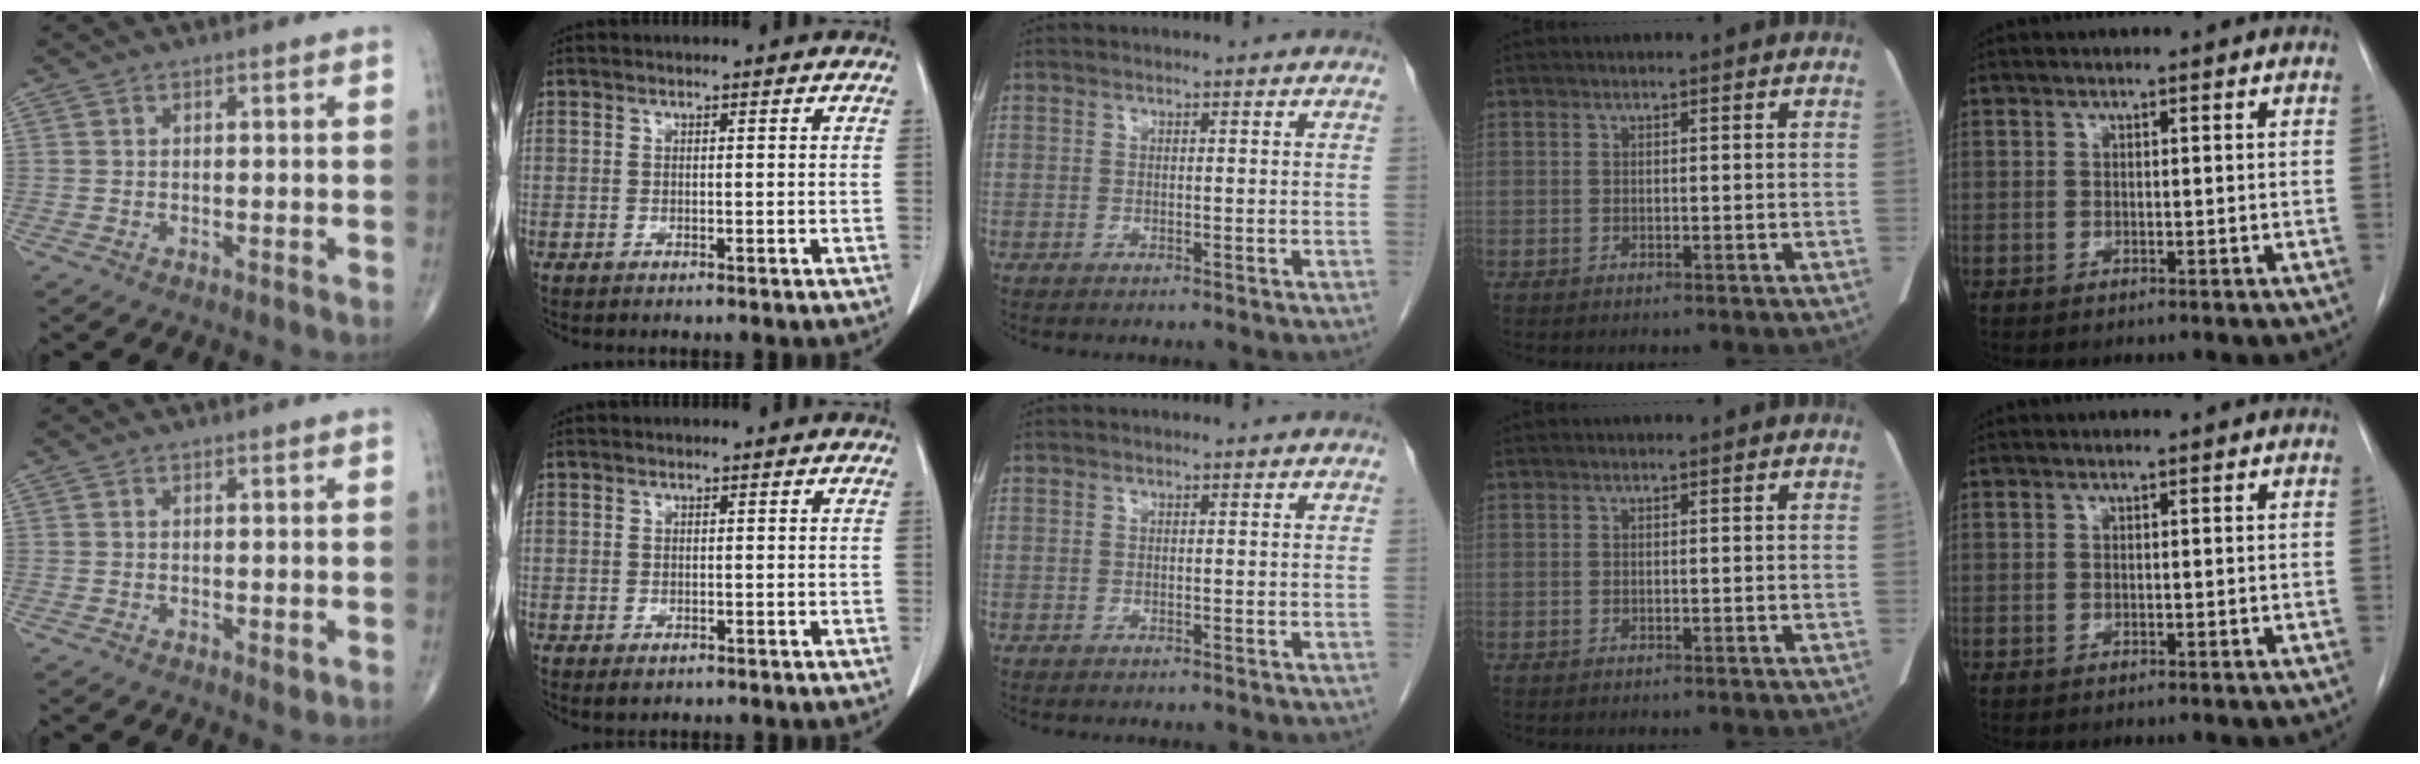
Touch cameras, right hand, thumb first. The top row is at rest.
{"thumb": {"total": 1.4, "force": [-0.4, 0.6, 1.2], "torque": [-0.018, -0.004, -0.005]}, "index": {"total": 0.9, "force": [-0.3, 0.8, 0.3], "torque": [-0.005, 0.002, 0.001]}}